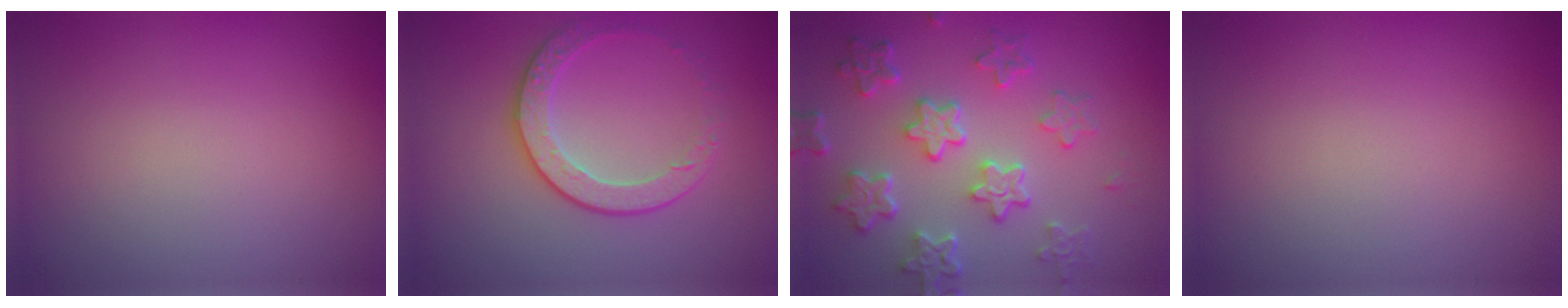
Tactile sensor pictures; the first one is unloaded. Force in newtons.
{"total": 2.8, "press": 2.4, "slide": 1.4}
{"total": 6.2, "press": 4.6, "slide": 4.2}
{"total": 0.0}